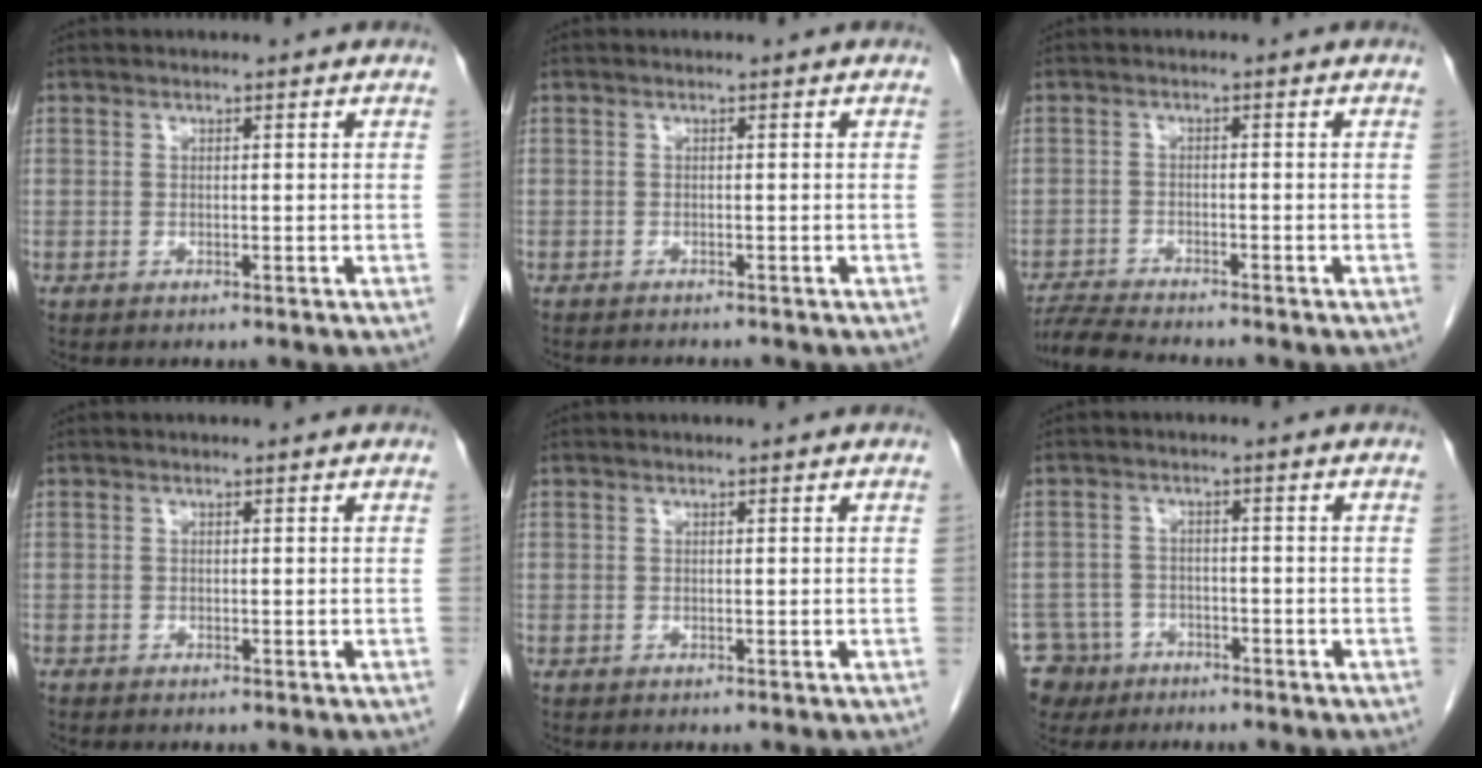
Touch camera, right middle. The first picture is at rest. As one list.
[{"total": 2.7, "force": [-2.6, 0.4, 0.7], "torque": [-0.008, -0.006, -0.033]}, {"total": 6.5, "force": [-6.1, 0.0, 2.2], "torque": [-0.039, -0.019, -0.106]}, {"total": 0.0}, {"total": 0.0}, {"total": 6.6, "force": [-4.5, 4.9, 0.1], "torque": [-0.009, 0.004, -0.074]}]